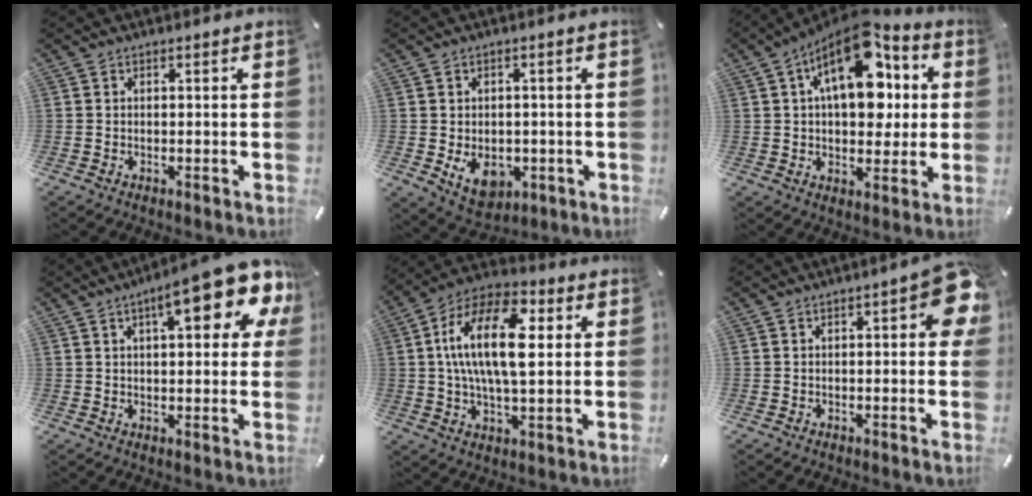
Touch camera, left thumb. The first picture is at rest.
{"total": 7.7, "force": [-2.0, 6.1, 4.4], "torque": [-0.064, 0.001, -0.036]}
{"total": 17.8, "force": [5.7, 10.0, 13.6], "torque": [-0.201, -0.018, 0.095]}
{"total": 15.3, "force": [7.8, 4.9, 12.3], "torque": [-0.170, -0.032, 0.121]}
{"total": 17.3, "force": [3.4, 8.6, 14.6], "torque": [-0.285, 0.002, 0.052]}
{"total": 8.9, "force": [2.2, 3.3, 7.9], "torque": [-0.098, -0.007, 0.035]}